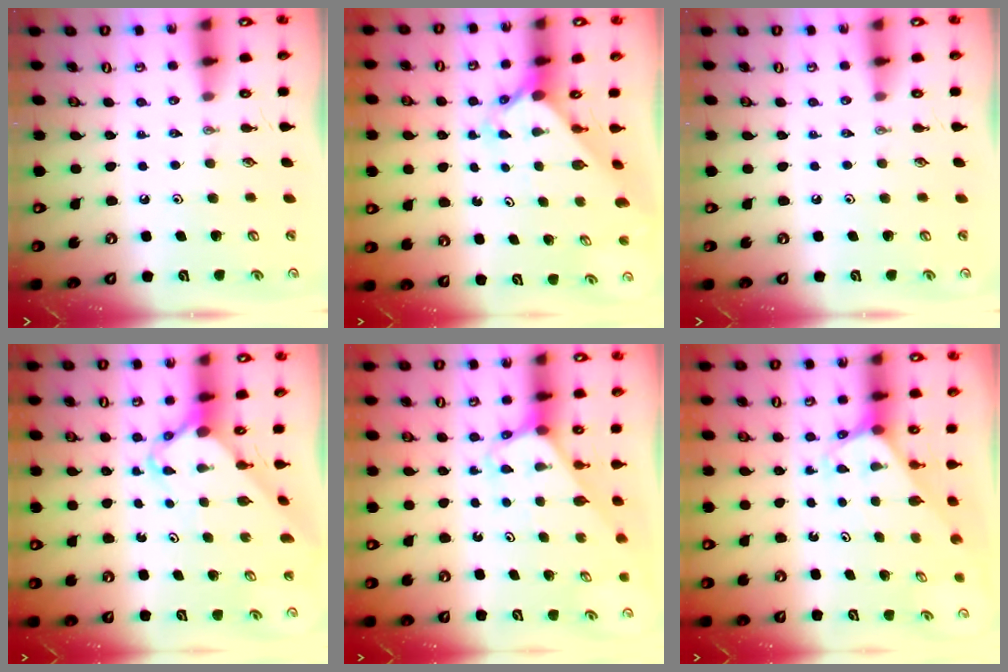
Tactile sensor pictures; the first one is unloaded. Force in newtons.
{"total": 2.3, "press": 2.3, "slide": 0.2}
{"total": 0.0}
{"total": 4.1, "press": 4.1, "slide": 0.4}
{"total": 3.1, "press": 3.1, "slide": 0.2}
{"total": 2.5, "press": 2.5, "slide": 0.1}